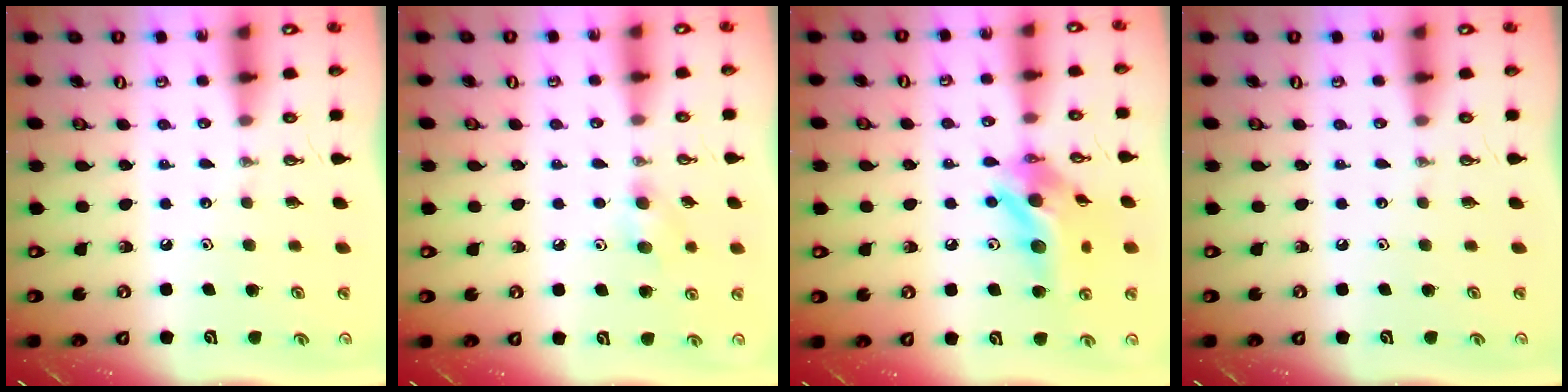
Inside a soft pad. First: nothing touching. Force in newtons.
{"total": 5.8, "press": 5.6, "slide": 1.5}
{"total": 14.4, "press": 14.0, "slide": 3.2}
{"total": 0.0}